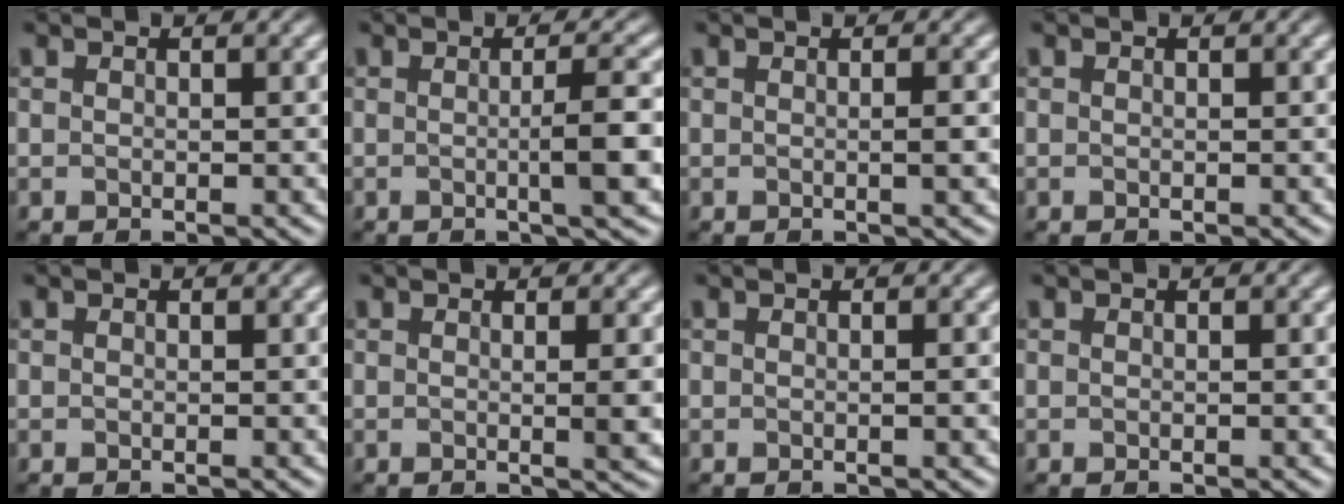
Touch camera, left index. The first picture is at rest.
{"total": 3.9, "force": [-1.6, 0.1, 3.6], "torque": [-0.065, 0.004, 0.001]}
{"total": 1.4, "force": [0.0, 0.5, 1.3], "torque": [-0.019, 0.007, -0.009]}
{"total": 0.0}
{"total": 0.0}
{"total": 1.8, "force": [0.4, 0.3, 1.7], "torque": [-0.036, 0.007, 0.007]}
{"total": 0.8, "force": [0.3, 0.4, 0.6], "torque": [-0.005, 0.005, -0.007]}
{"total": 0.0}